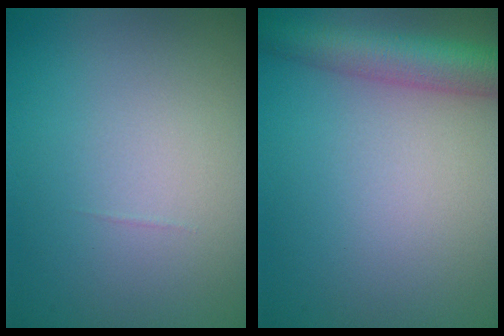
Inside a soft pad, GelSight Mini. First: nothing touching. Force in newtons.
{"total": 5.2, "press": 5.2, "slide": 0.2}